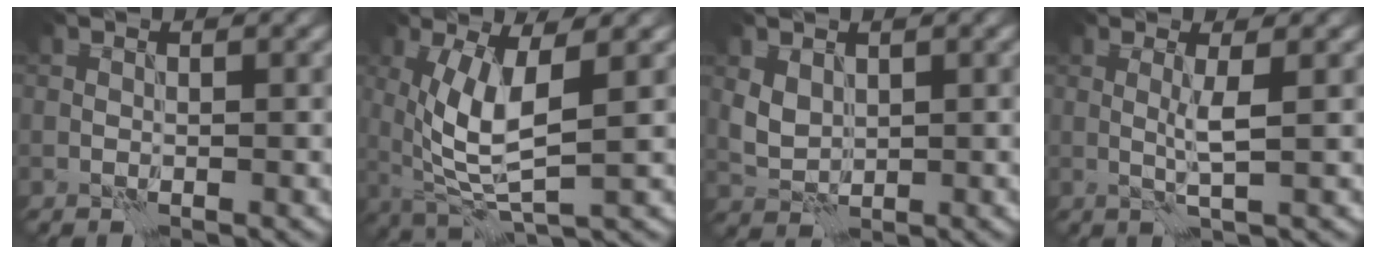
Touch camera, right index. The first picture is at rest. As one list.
[{"total": 6.1, "force": [0.8, 1.8, 5.8], "torque": [-0.127, -0.010, 0.024]}, {"total": 2.4, "force": [0.9, 1.8, 1.4], "torque": [-0.034, -0.002, 0.022]}, {"total": 1.9, "force": [0.3, 0.0, 1.8], "torque": [-0.039, 0.000, 0.004]}]